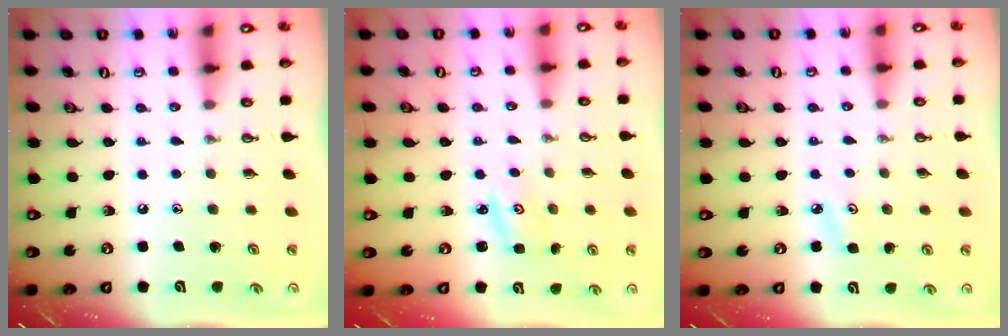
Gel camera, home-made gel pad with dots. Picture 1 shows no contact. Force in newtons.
{"total": 1.5, "press": 1.5, "slide": 0.1}
{"total": 3.5, "press": 3.5, "slide": 0.3}